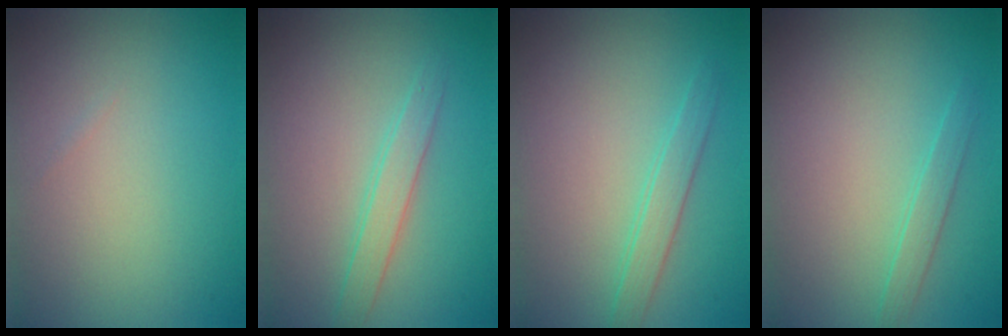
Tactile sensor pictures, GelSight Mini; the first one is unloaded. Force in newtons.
{"total": 2.0, "press": 2.0, "slide": 0.0}
{"total": 1.8, "press": 1.8, "slide": 0.1}
{"total": 1.3, "press": 1.3, "slide": 0.1}